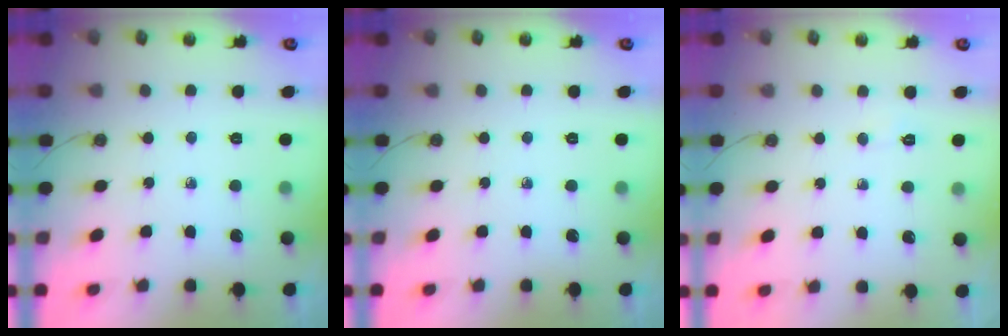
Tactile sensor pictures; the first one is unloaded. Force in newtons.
{"total": 0.0}
{"total": 2.3, "press": 2.3, "slide": 0.3}